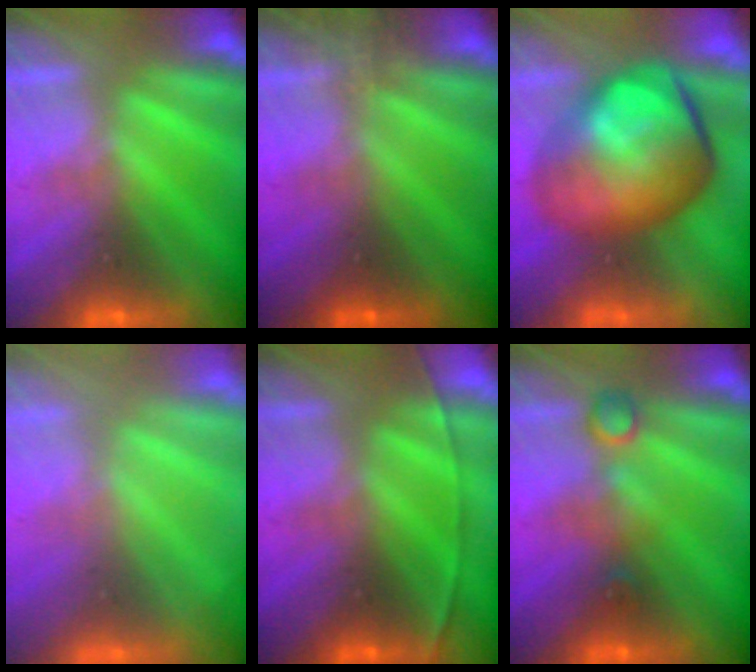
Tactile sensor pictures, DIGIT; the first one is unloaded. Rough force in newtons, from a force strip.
{"total": 1.7}
{"total": 8.7}
{"total": 5.6}
{"total": 1.6}
{"total": 3.1}